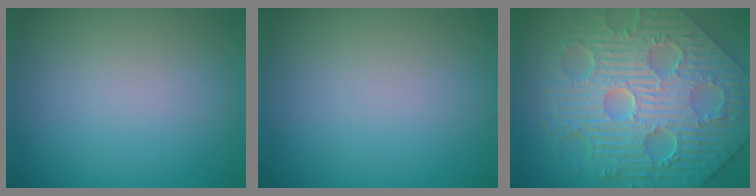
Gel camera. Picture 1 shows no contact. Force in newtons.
{"total": 0.0}
{"total": 9.6, "press": 7.6, "slide": 5.8}